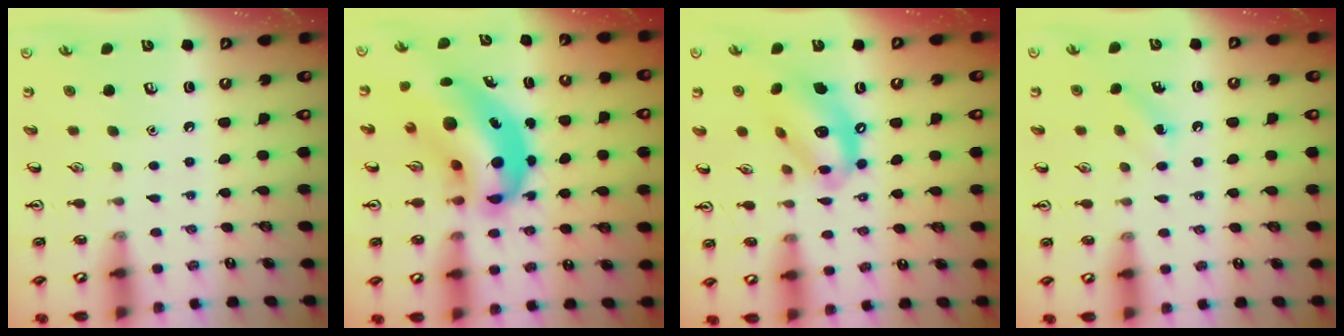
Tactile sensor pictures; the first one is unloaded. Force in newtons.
{"total": 11.8, "press": 11.3, "slide": 3.3}
{"total": 13.3, "press": 12.7, "slide": 4.1}
{"total": 2.8, "press": 2.6, "slide": 1.0}